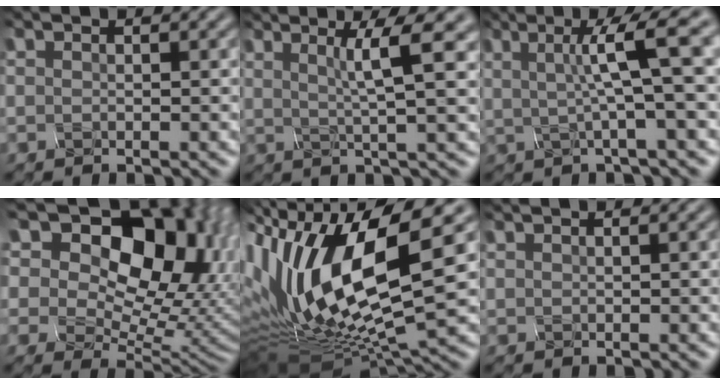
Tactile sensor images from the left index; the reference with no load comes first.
{"total": 5.2, "force": [1.7, 0.4, 4.9], "torque": [-0.088, 0.008, 0.045]}
{"total": 6.3, "force": [1.0, 0.7, 6.2], "torque": [-0.109, 0.008, 0.028]}
{"total": 17.0, "force": [6.4, 11.1, 11.3], "torque": [-0.200, 0.054, 0.120]}
{"total": 15.2, "force": [0.9, 6.0, 13.9], "torque": [-0.301, 0.007, 0.024]}
{"total": 1.2, "force": [0.7, 0.5, 0.9], "torque": [0.000, 0.011, -0.005]}